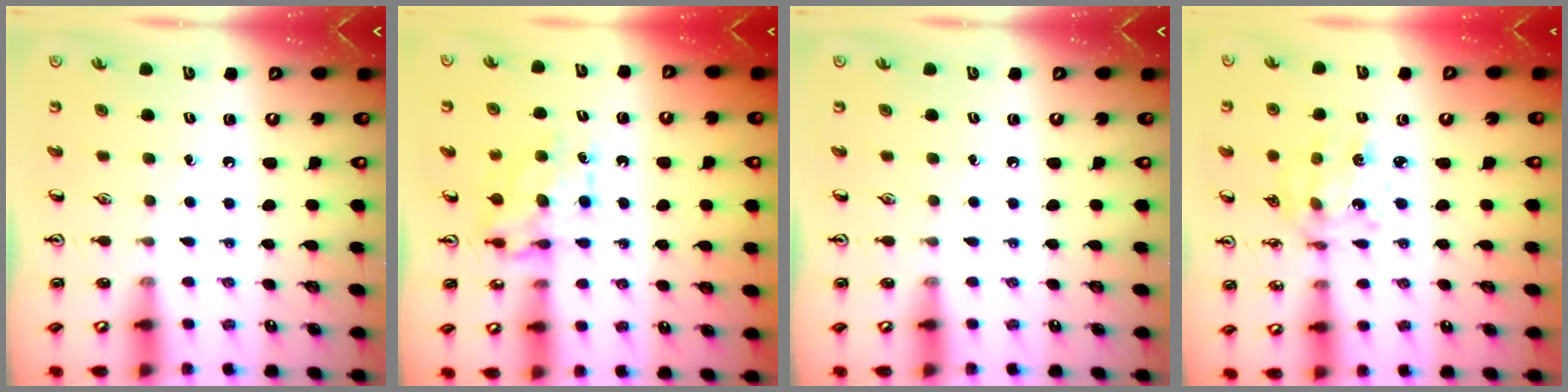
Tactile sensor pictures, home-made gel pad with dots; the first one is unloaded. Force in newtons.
{"total": 7.1, "press": 7.1, "slide": 0.7}
{"total": 0.0}
{"total": 6.3, "press": 6.0, "slide": 2.0}